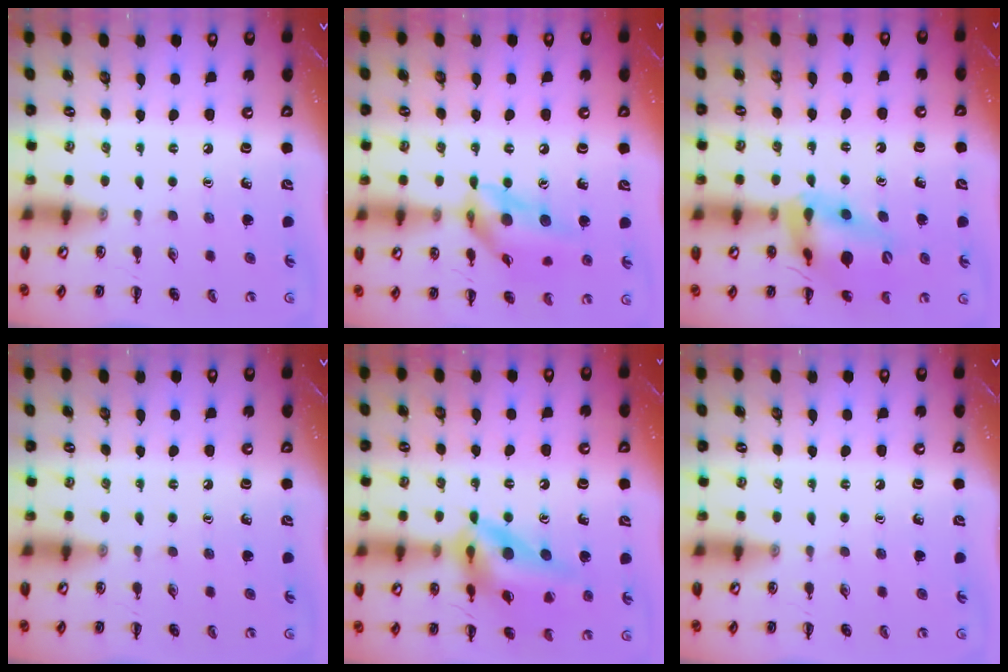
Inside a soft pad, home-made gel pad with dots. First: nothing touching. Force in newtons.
{"total": 16.5, "press": 16.1, "slide": 3.4}
{"total": 17.4, "press": 17.0, "slide": 4.0}
{"total": 0.0}
{"total": 16.8, "press": 16.2, "slide": 4.4}
{"total": 0.0}